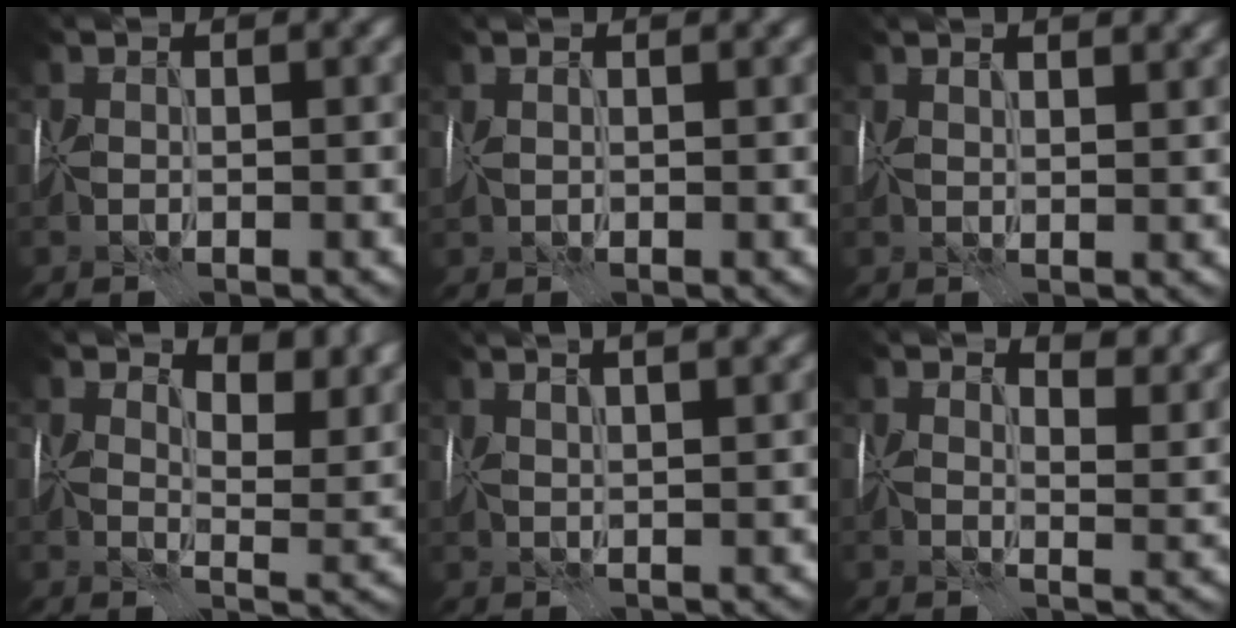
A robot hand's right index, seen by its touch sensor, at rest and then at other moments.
{"total": 1.7, "force": [0.9, 1.0, 1.0], "torque": [-0.028, 0.006, 0.022]}
{"total": 4.7, "force": [2.9, 2.0, 3.1], "torque": [-0.043, 0.024, 0.031]}
{"total": 6.8, "force": [4.8, 2.8, 3.9], "torque": [-0.051, -0.008, 0.073]}
{"total": 8.5, "force": [5.1, 3.4, 5.8], "torque": [-0.070, 0.048, 0.057]}
{"total": 5.9, "force": [4.5, 2.3, 3.0], "torque": [-0.047, -0.004, 0.056]}